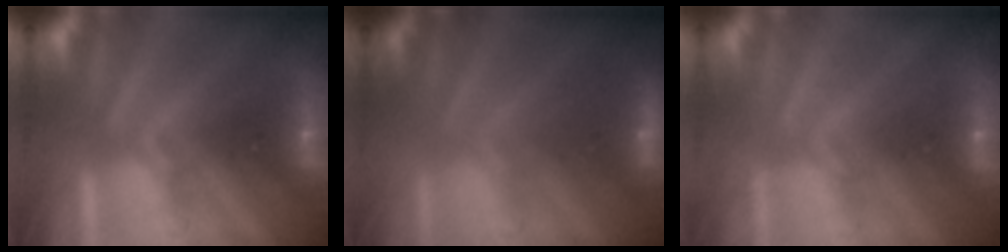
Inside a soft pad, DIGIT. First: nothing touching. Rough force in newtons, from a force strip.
{"total": 2.8}
{"total": 1.8}